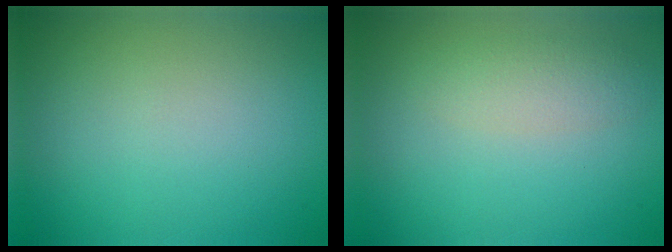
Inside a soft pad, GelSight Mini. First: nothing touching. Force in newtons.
{"total": 2.1, "press": 2.1, "slide": 0.1}